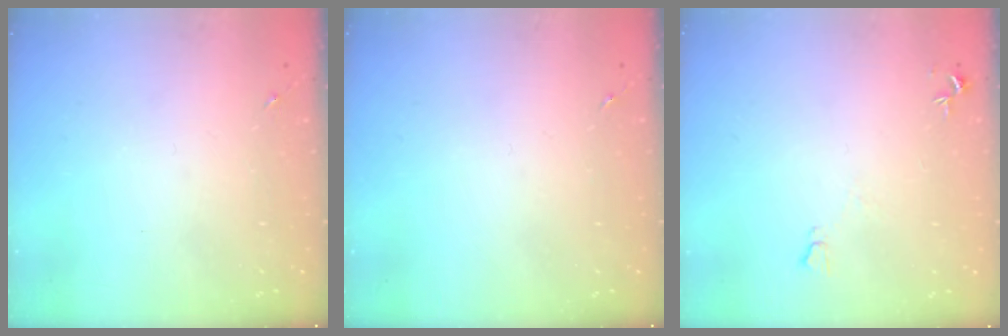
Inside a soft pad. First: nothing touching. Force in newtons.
{"total": 0.0}
{"total": 4.9, "press": 4.9, "slide": 0.6}